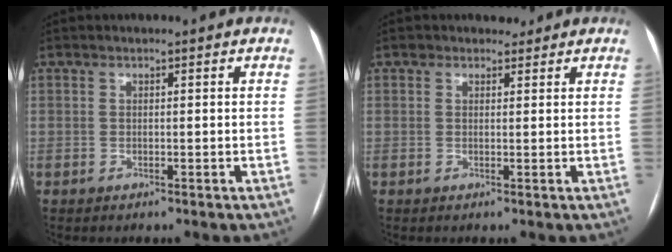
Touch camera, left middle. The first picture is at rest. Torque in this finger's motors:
{"motor_torque": [0.20, -0.07, -0.05, -0.01]}